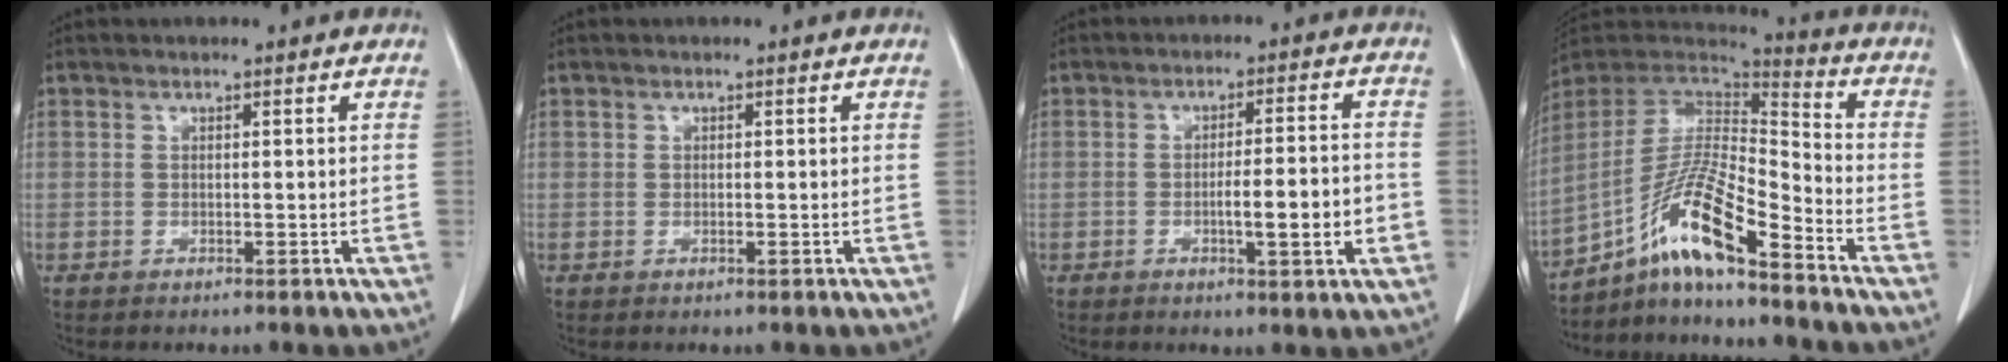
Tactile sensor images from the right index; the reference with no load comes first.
{"total": 0.0}
{"total": 7.5, "force": [-2.0, 0.5, 7.2], "torque": [-0.106, 0.002, -0.028]}
{"total": 14.5, "force": [-9.5, 1.3, 10.9], "torque": [-0.211, 0.006, -0.175]}